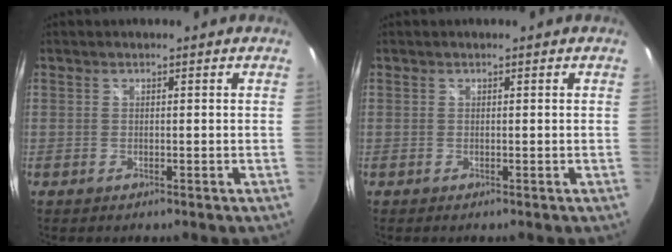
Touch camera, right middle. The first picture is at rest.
{"total": 0.0}